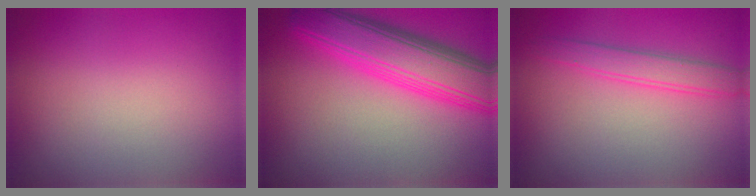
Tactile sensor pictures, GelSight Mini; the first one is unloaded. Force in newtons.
{"total": 8.1, "press": 8.1, "slide": 0.2}
{"total": 2.5, "press": 2.5, "slide": 0.1}